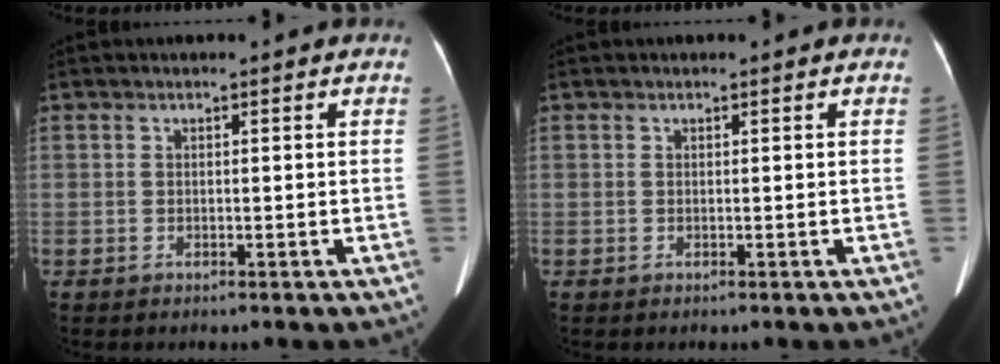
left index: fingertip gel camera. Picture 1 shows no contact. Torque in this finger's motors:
{"motor_torque": [0.07, 0.08, 0.04, 0.01]}